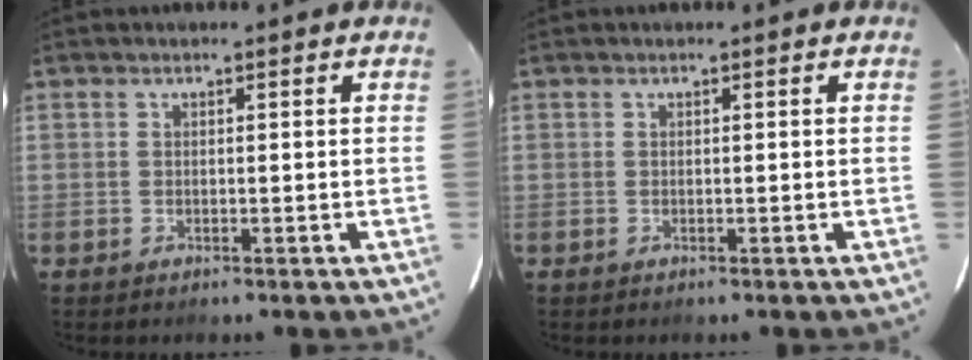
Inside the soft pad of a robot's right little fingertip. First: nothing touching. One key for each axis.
{"total": 0.0}